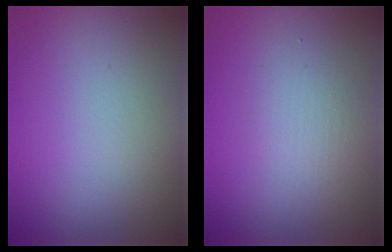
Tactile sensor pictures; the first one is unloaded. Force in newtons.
{"total": 1.9, "press": 1.9, "slide": 0.1}